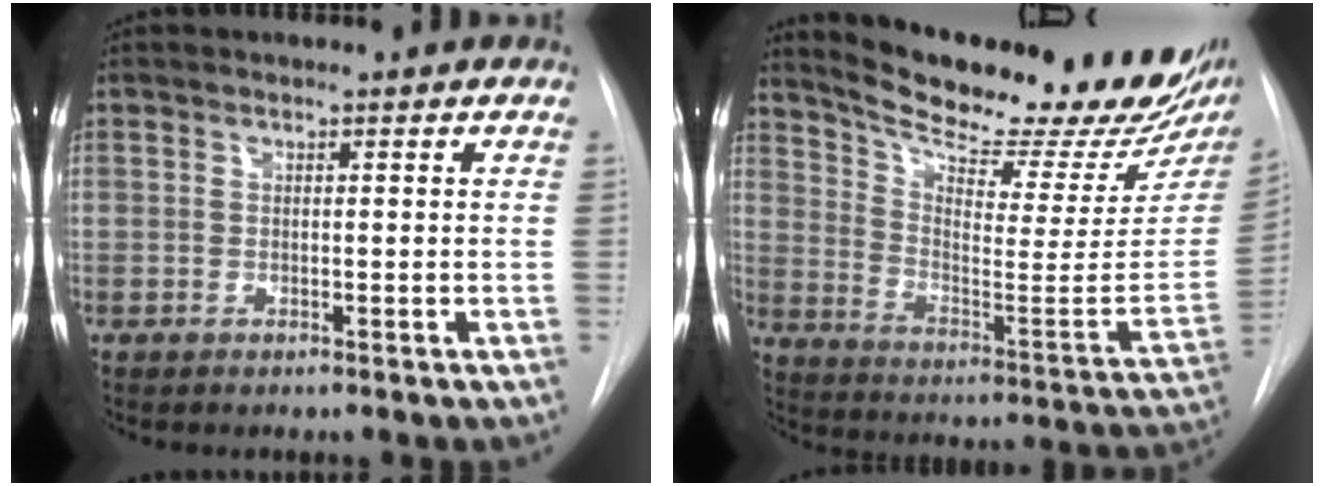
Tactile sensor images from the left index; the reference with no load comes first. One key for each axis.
{"total": 27.7, "fx": 23.0, "fy": 5.0, "fz": 14.6, "tx": -0.230, "ty": -0.076, "tz": 0.309}